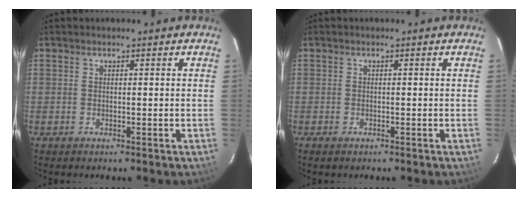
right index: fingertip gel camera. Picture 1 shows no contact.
{"total": 1.0, "force": [-0.7, 0.5, 0.5], "torque": [-0.010, -0.003, -0.014]}